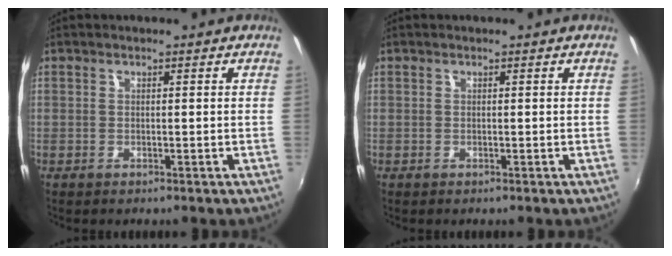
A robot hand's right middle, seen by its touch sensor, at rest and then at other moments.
{"total": 0.0}